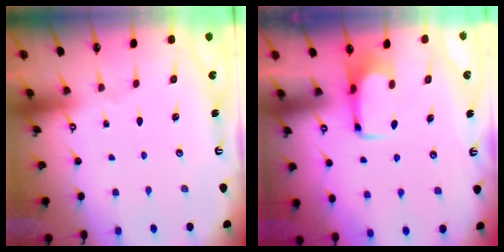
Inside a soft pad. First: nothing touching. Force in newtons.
{"total": 1.7, "press": 1.6, "slide": 0.4}